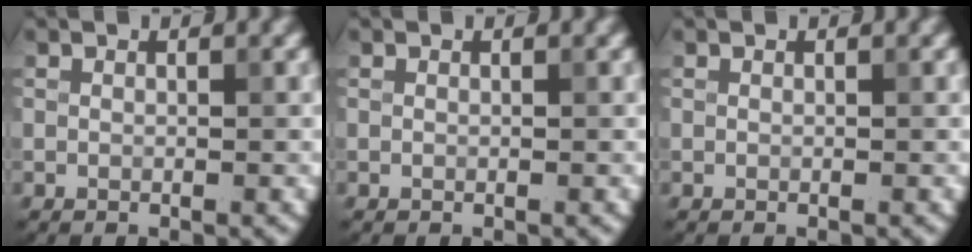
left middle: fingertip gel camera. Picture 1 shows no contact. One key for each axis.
{"total": 0.0}
{"total": 0.0}